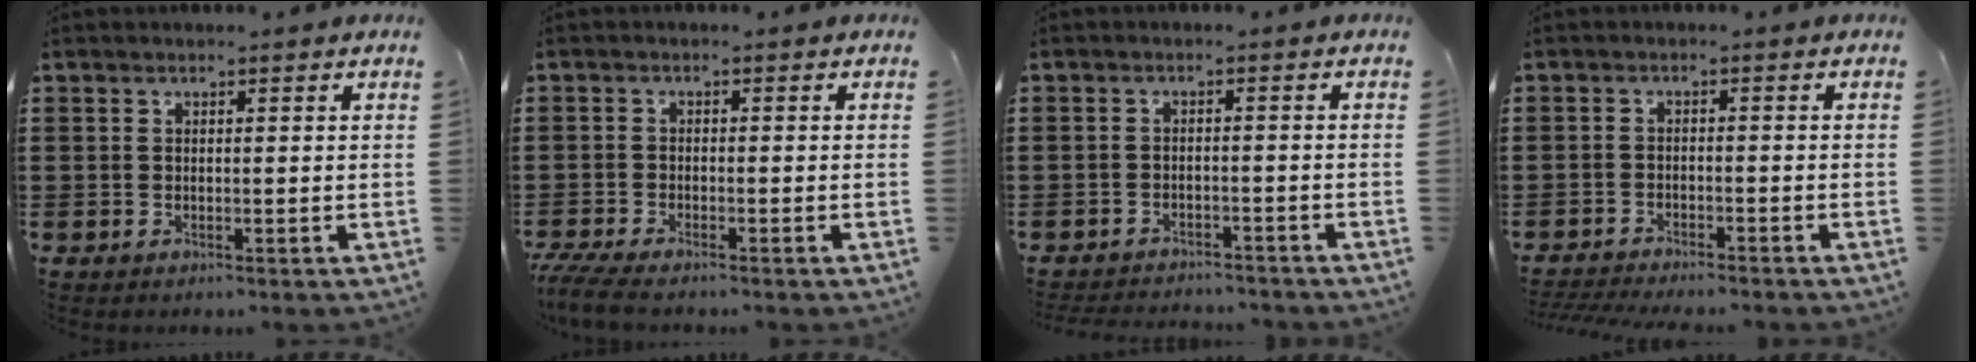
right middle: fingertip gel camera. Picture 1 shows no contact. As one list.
[{"total": 3.6, "force": [-3.3, 0.0, 1.5], "torque": [-0.046, -0.017, -0.068]}, {"total": 2.5, "force": [-2.5, 0.0, 0.0], "torque": [-0.007, -0.005, -0.053]}, {"total": 2.7, "force": [-2.7, -0.3, 0.3], "torque": [-0.017, -0.009, -0.058]}]